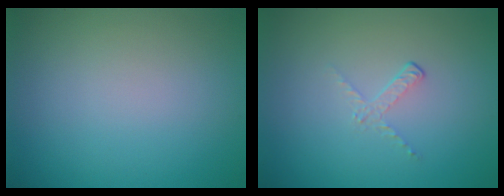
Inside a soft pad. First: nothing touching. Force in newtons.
{"total": 1.1, "press": 0.4, "slide": 1.1}